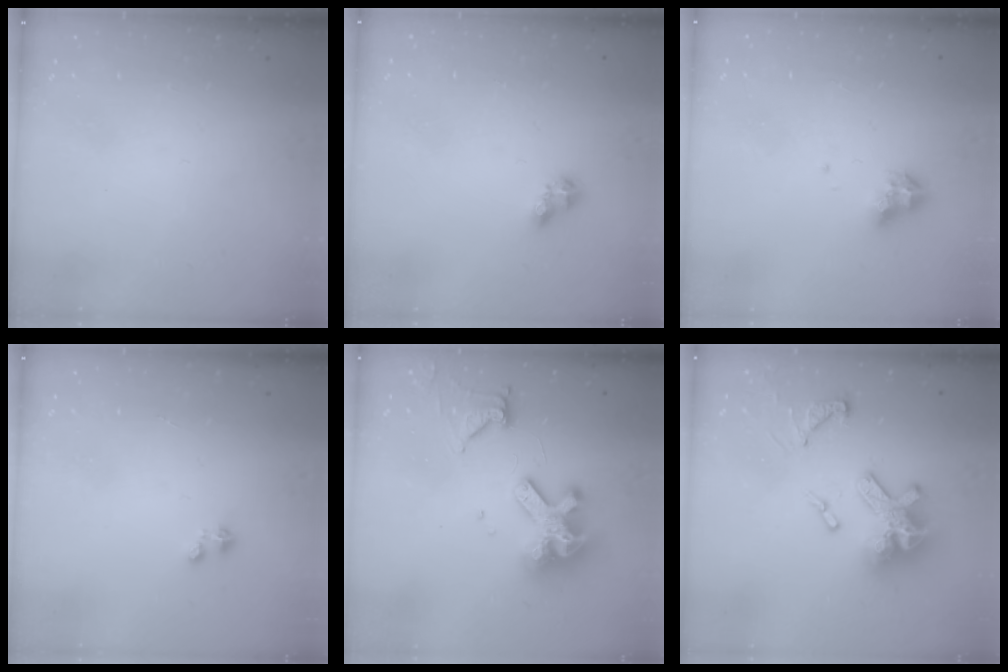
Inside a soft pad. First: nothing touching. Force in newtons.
{"total": 5.7, "press": 5.7, "slide": 0.5}
{"total": 6.1, "press": 6.1, "slide": 1.0}
{"total": 0.0}
{"total": 14.7, "press": 14.5, "slide": 1.8}
{"total": 18.8, "press": 18.8, "slide": 1.6}